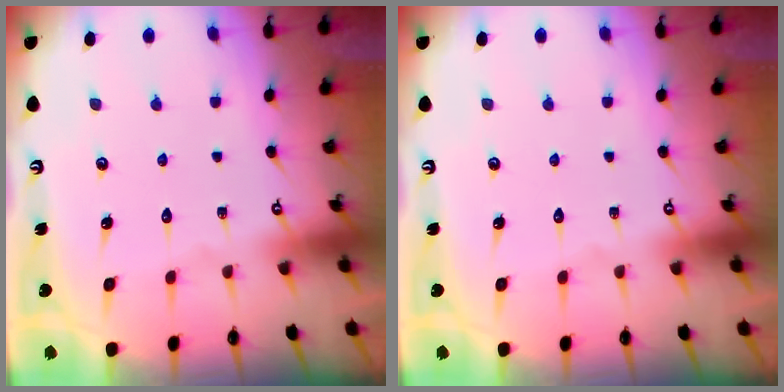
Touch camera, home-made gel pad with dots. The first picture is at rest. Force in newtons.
{"total": 0.0}